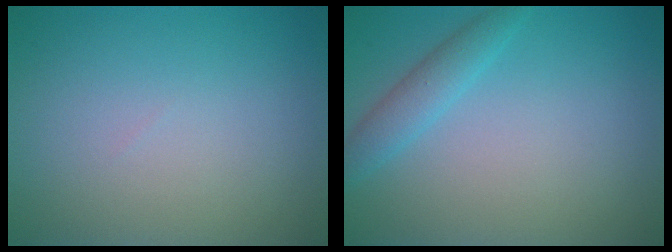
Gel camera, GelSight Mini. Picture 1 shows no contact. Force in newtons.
{"total": 2.2, "press": 2.2, "slide": 0.1}